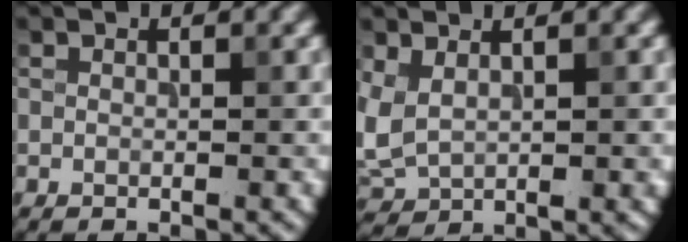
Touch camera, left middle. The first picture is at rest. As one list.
[{"total": 3.3, "force": [1.1, 1.9, 2.4], "torque": [-0.060, -0.002, 0.032]}]